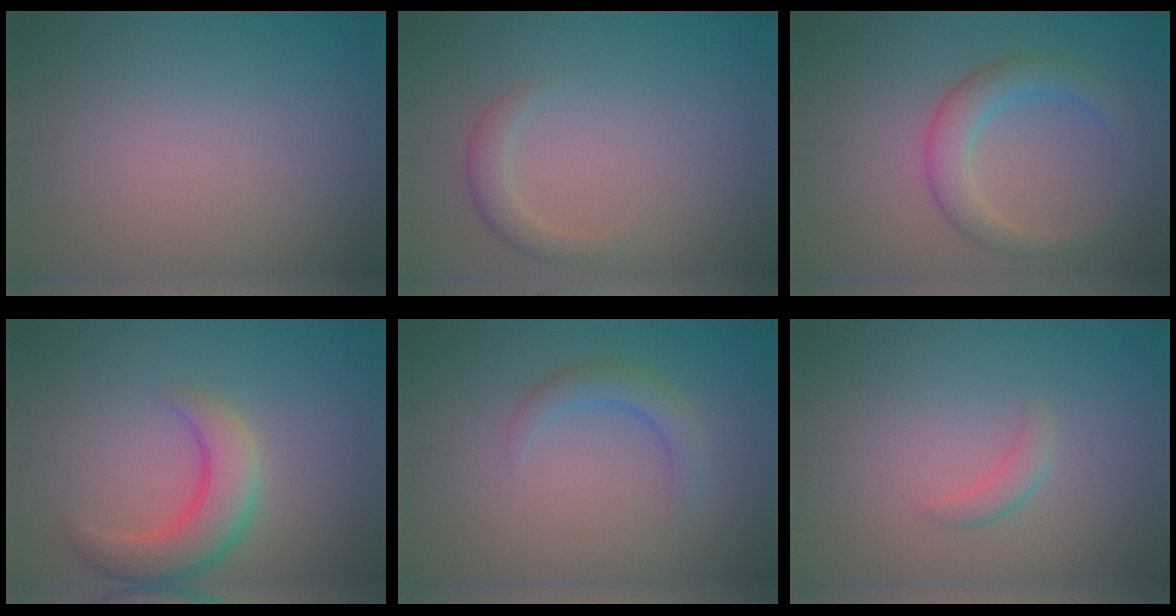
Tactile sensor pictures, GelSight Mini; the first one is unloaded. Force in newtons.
{"total": 1.8, "press": 1.8, "slide": 0.1}
{"total": 3.8, "press": 3.8, "slide": 0.1}
{"total": 5.2, "press": 5.2, "slide": 0.3}
{"total": 2.4, "press": 2.4, "slide": 0.1}
{"total": 1.3, "press": 1.3, "slide": 0.1}